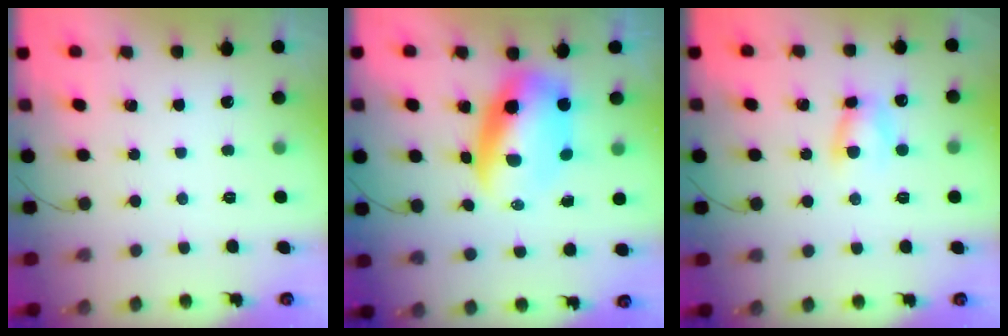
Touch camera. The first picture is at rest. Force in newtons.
{"total": 9.6, "press": 9.3, "slide": 2.4}
{"total": 5.7, "press": 5.7, "slide": 0.1}